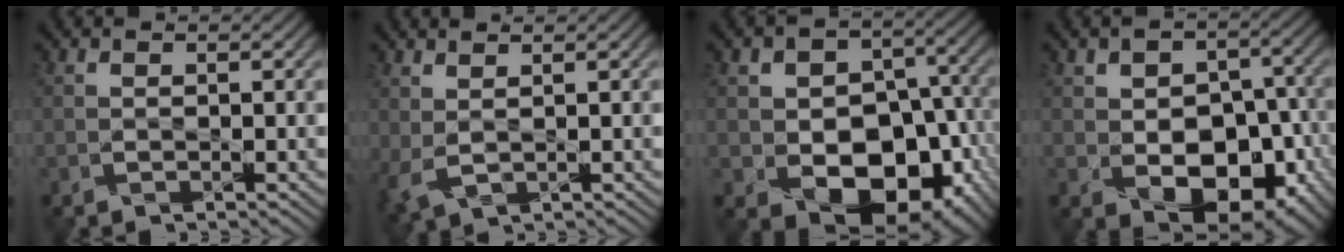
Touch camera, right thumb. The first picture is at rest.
{"total": 2.9, "force": [1.2, 1.2, 2.3], "torque": [-0.070, 0.001, 0.029]}
{"total": 15.5, "force": [-3.7, 11.2, 10.0], "torque": [-0.132, -0.025, -0.050]}
{"total": 12.3, "force": [-2.9, 8.2, 8.7], "torque": [-0.119, -0.018, -0.033]}